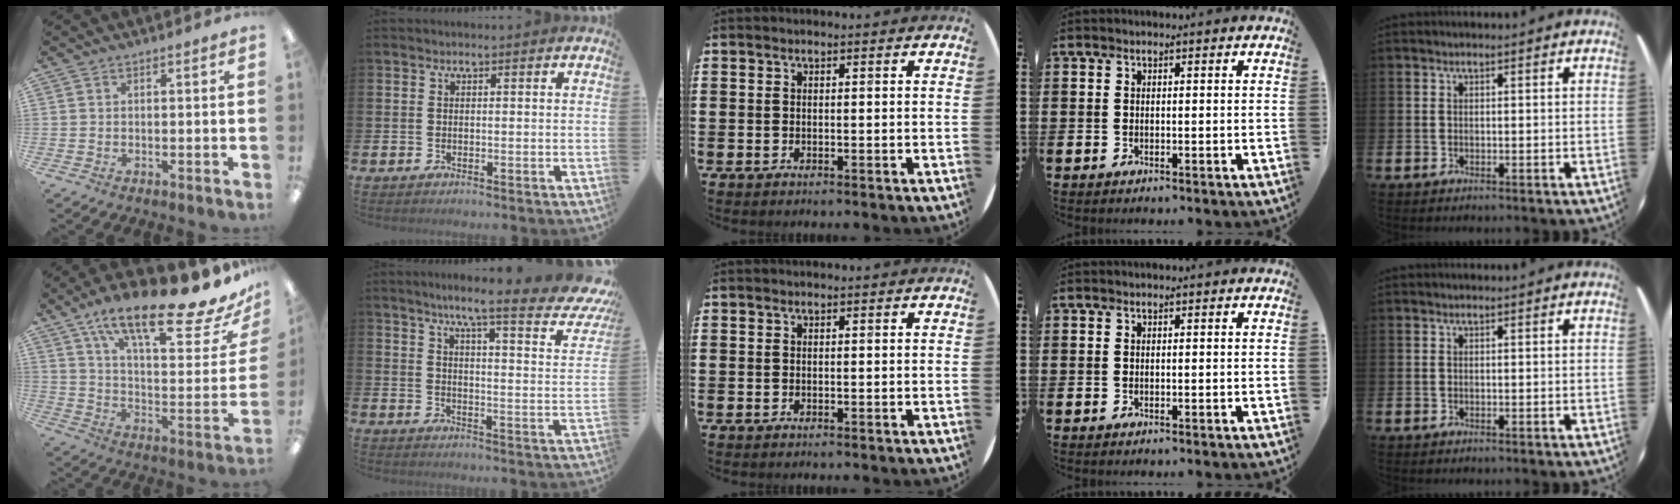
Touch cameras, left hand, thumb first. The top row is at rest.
{"thumb": {"total": 23.7, "force": [17.1, 6.2, 15.1], "torque": [-0.220, -0.115, 0.274]}, "index": {"total": 8.0, "force": [6.3, 0.7, 4.9], "torque": [-0.083, -0.056, 0.092]}}